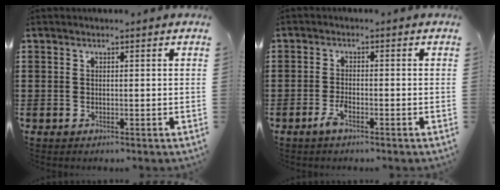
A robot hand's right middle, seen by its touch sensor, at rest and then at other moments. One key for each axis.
{"total": 2.6, "fx": -1.6, "fy": 0.6, "fz": 2.0, "tx": -0.049, "ty": -0.003, "tz": -0.033}